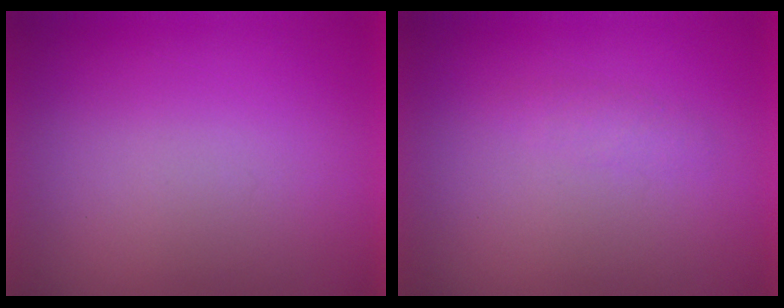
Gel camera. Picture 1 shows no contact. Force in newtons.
{"total": 1.2}